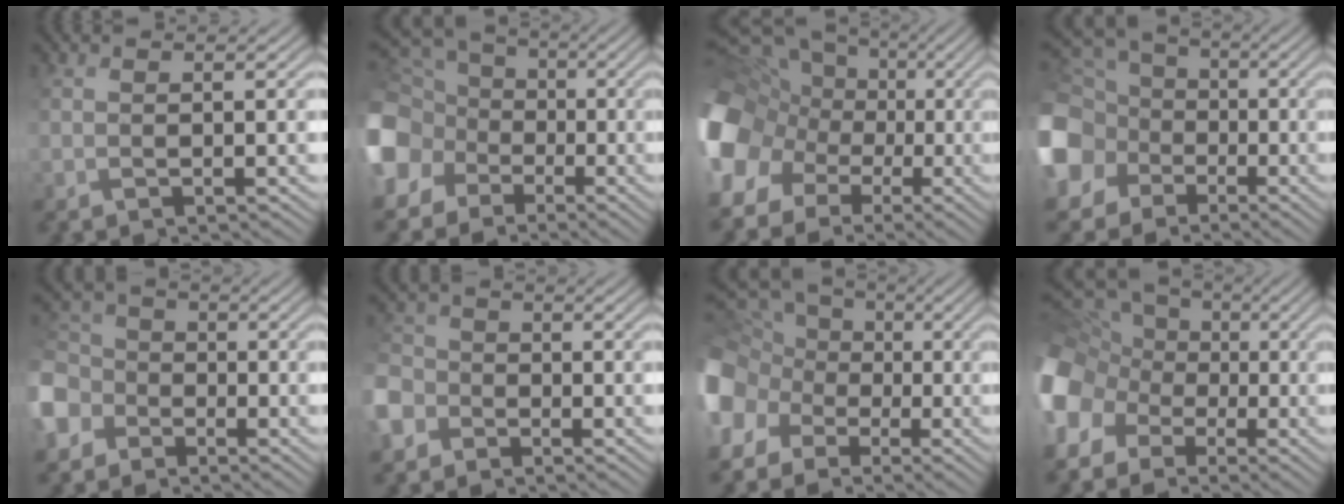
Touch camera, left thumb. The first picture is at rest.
{"total": 11.9, "force": [-3.9, 10.5, 4.1], "torque": [-0.177, -0.028, -0.076]}
{"total": 15.8, "force": [-1.5, 14.0, 7.2], "torque": [-0.236, -0.012, -0.037]}
{"total": 13.1, "force": [-3.5, 11.8, 4.4], "torque": [-0.185, -0.032, -0.079]}
{"total": 5.8, "force": [-3.5, 4.6, 0.9], "torque": [-0.059, 0.001, -0.086]}
{"total": 4.7, "force": [-3.5, 3.0, 0.2], "torque": [-0.034, -0.002, -0.078]}
{"total": 14.1, "force": [-3.7, 12.4, 5.7], "torque": [-0.205, -0.014, -0.093]}
{"total": 13.2, "force": [-3.3, 11.6, 5.4], "torque": [-0.211, -0.017, -0.070]}